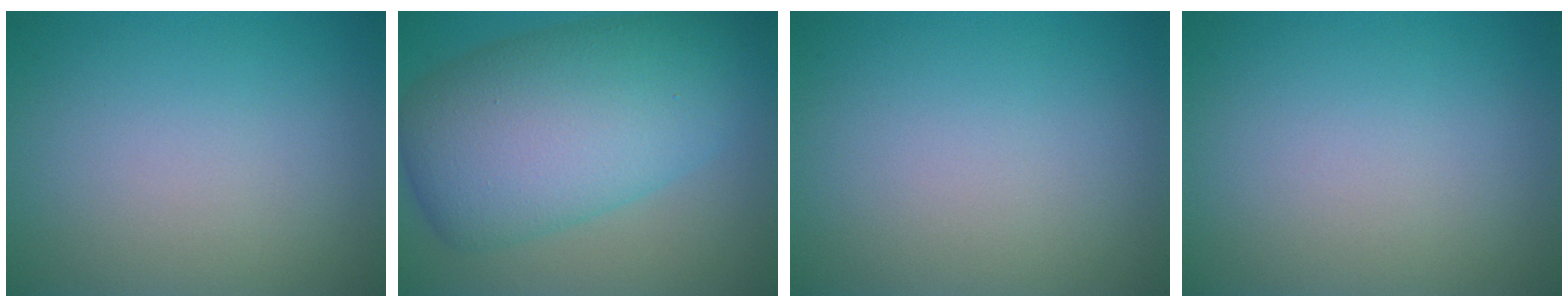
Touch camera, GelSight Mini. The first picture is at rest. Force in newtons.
{"total": 11.7, "press": 11.7, "slide": 0.3}
{"total": 0.0}
{"total": 0.0}